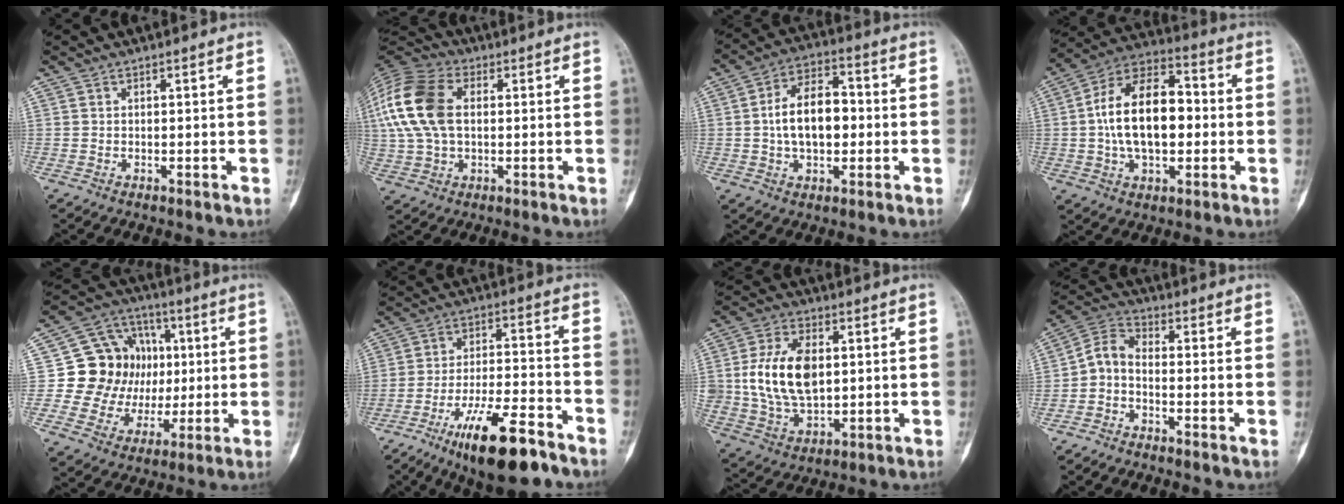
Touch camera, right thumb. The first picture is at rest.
{"total": 16.6, "force": [2.3, 10.6, 12.6], "torque": [-0.270, 0.020, 0.039]}
{"total": 12.0, "force": [-0.2, 7.2, 9.6], "torque": [-0.143, 0.023, -0.008]}
{"total": 18.2, "force": [-0.1, 10.5, 14.9], "torque": [-0.235, 0.031, -0.007]}
{"total": 16.2, "force": [1.4, 14.3, 7.5], "torque": [-0.070, 0.021, 0.037]}
{"total": 16.3, "force": [-10.3, 4.7, 11.8], "torque": [-0.195, 0.064, -0.171]}
{"total": 14.8, "force": [1.7, 9.1, 11.6], "torque": [-0.208, -0.003, 0.037]}
{"total": 5.1, "force": [-1.8, 2.8, 3.8], "torque": [-0.074, 0.028, -0.051]}